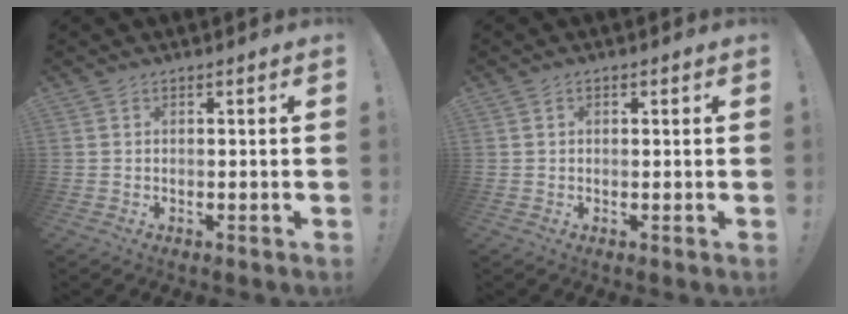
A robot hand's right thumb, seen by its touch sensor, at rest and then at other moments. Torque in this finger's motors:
{"motor_torque": [-0.11, -0.31, -0.07, 0.16, 0.05]}